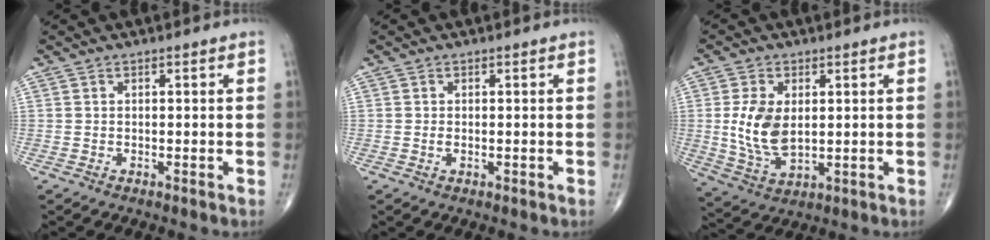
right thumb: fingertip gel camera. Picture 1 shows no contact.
{"total": 0.7, "force": [-0.1, 0.3, 0.6], "torque": [-0.012, -0.001, -0.001]}
{"total": 9.9, "force": [1.0, 5.8, 7.9], "torque": [-0.153, -0.012, 0.032]}